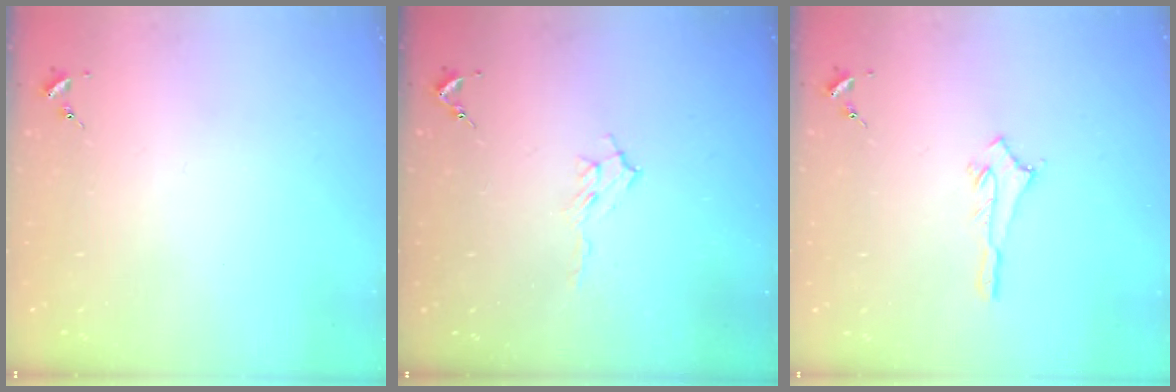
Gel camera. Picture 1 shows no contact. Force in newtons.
{"total": 5.6, "press": 5.6, "slide": 0.8}
{"total": 2.8, "press": 2.8, "slide": 0.2}